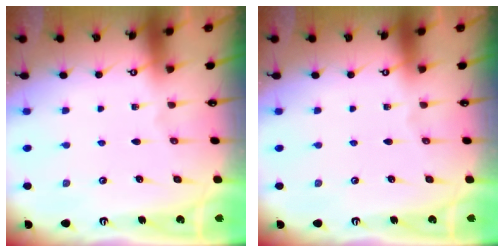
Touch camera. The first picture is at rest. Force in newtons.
{"total": 0.0}